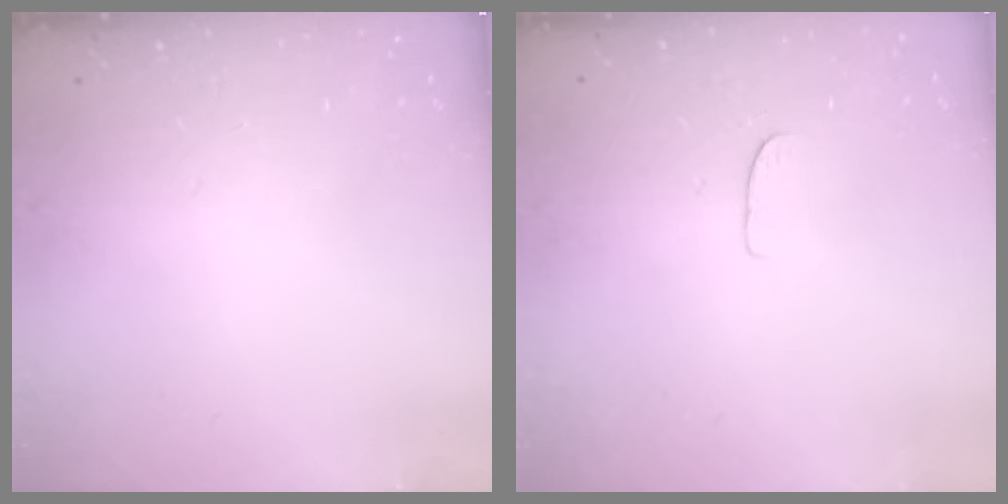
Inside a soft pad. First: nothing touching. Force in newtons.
{"total": 5.4, "press": 5.4, "slide": 0.3}